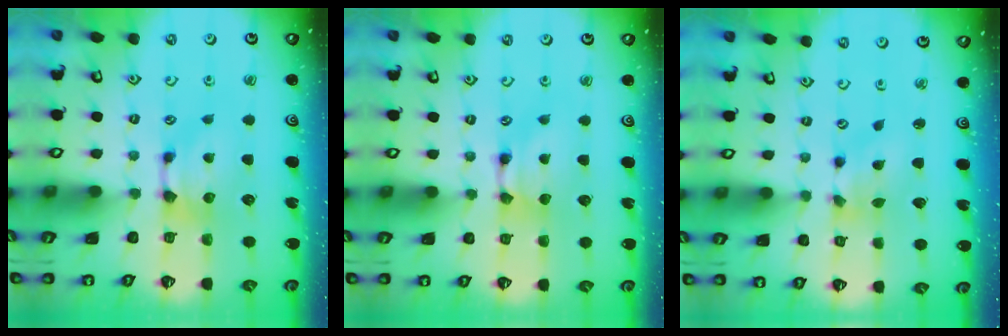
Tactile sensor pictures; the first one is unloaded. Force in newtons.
{"total": 1.6, "press": 1.6, "slide": 0.2}
{"total": 2.2, "press": 1.7, "slide": 1.4}